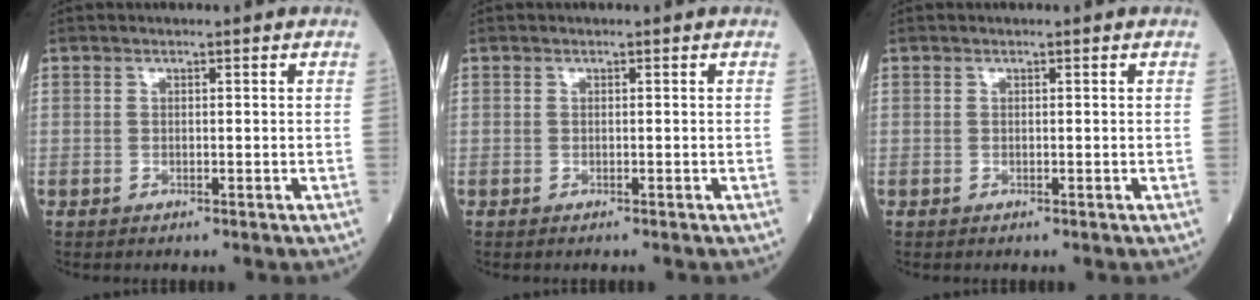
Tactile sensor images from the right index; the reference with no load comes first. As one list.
[{"total": 0.0}, {"total": 0.0}]